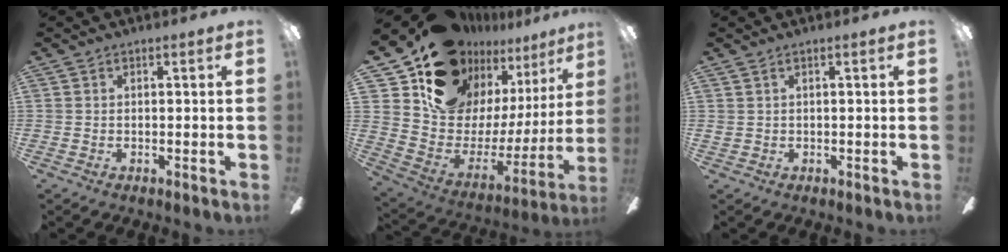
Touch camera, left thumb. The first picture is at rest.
{"total": 21.1, "force": [15.5, 12.0, 7.8], "torque": [-0.133, -0.109, 0.296]}
{"total": 0.8, "force": [0.2, 0.4, 0.6], "torque": [-0.013, 0.003, 0.004]}